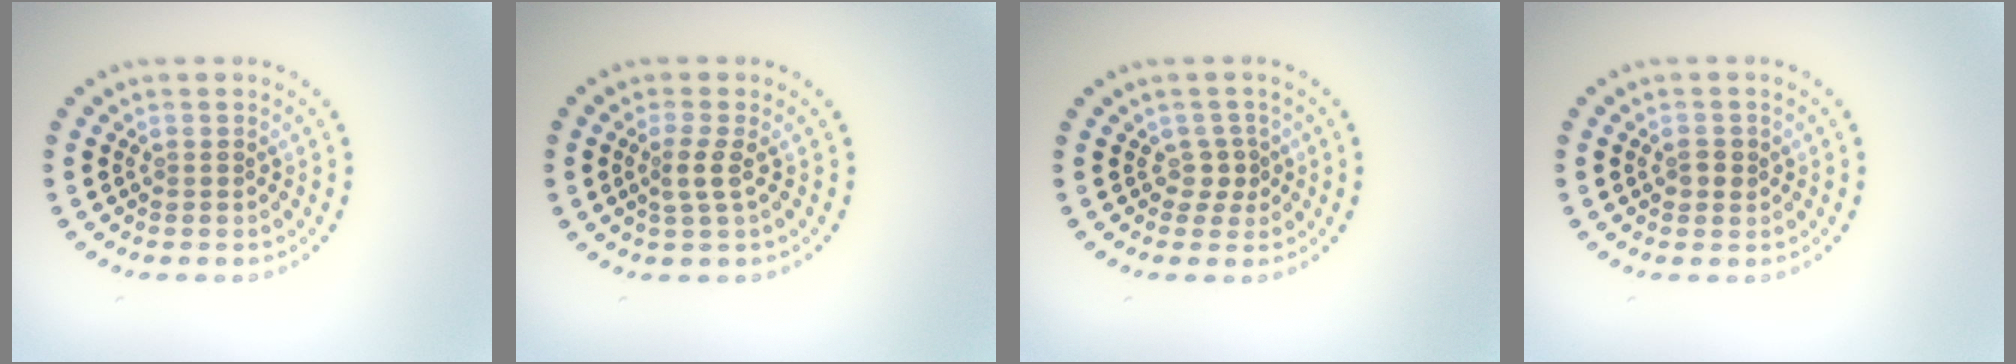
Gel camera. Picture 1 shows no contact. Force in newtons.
{"total": 1.7, "press": 1.2, "slide": 1.1}
{"total": 1.4, "press": 1.0, "slide": 1.0}
{"total": 1.2, "press": 1.2, "slide": 0.1}